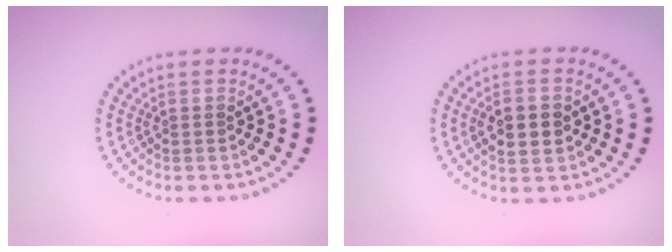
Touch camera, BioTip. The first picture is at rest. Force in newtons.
{"total": 3.2, "press": 3.1, "slide": 0.3}